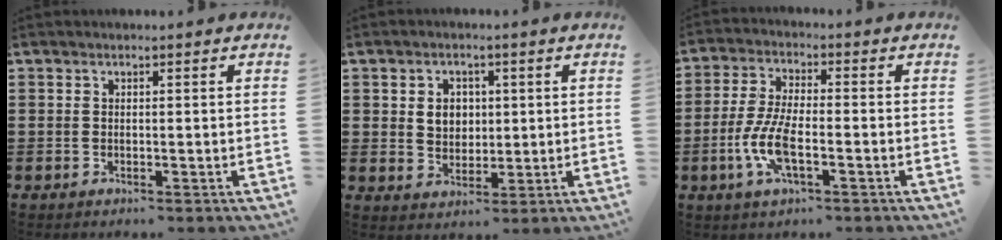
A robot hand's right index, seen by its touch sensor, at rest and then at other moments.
{"total": 4.0, "force": [0.7, 3.4, 2.0], "torque": [-0.043, 0.009, 0.008]}
{"total": 7.0, "force": [-2.5, 2.2, 6.1], "torque": [-0.148, -0.015, -0.054]}